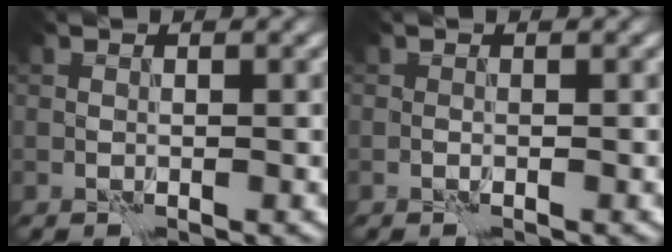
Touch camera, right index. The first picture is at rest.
{"total": 0.0}